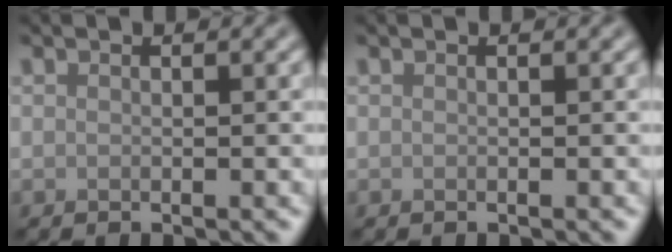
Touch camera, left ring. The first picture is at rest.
{"total": 0.0}